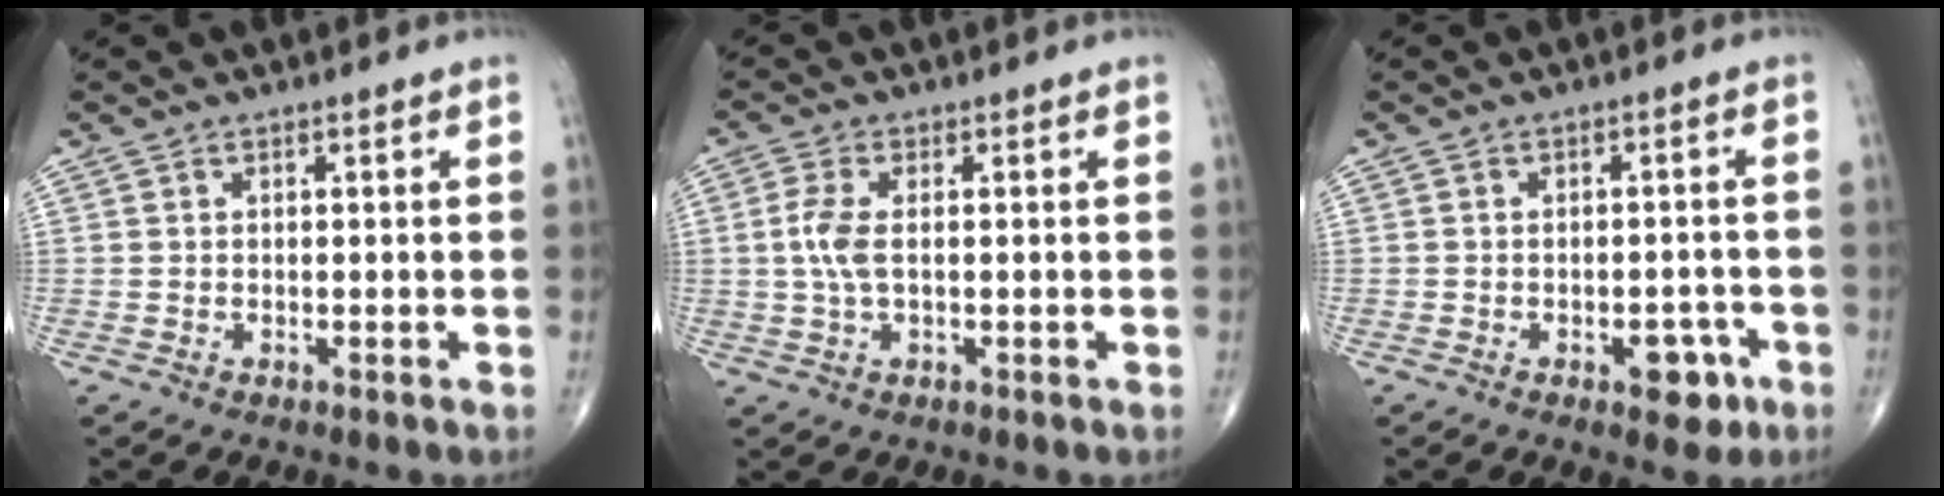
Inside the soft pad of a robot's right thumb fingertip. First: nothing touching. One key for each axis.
{"total": 4.8, "fx": 0.2, "fy": 2.1, "fz": 4.3, "tx": -0.112, "ty": 0.004, "tz": 0.002}
{"total": 5.2, "fx": -2.6, "fy": 2.8, "fz": 3.6, "tx": -0.025, "ty": 0.015, "tz": -0.028}